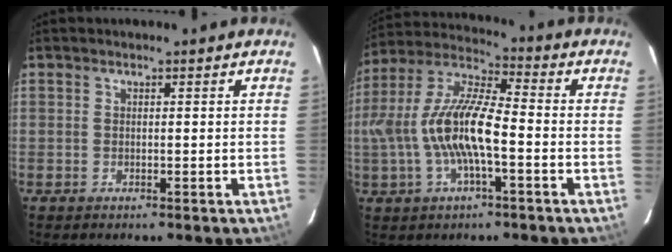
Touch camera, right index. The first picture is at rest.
{"total": 14.5, "force": [-2.8, 4.2, 13.6], "torque": [-0.271, 0.005, -0.051]}